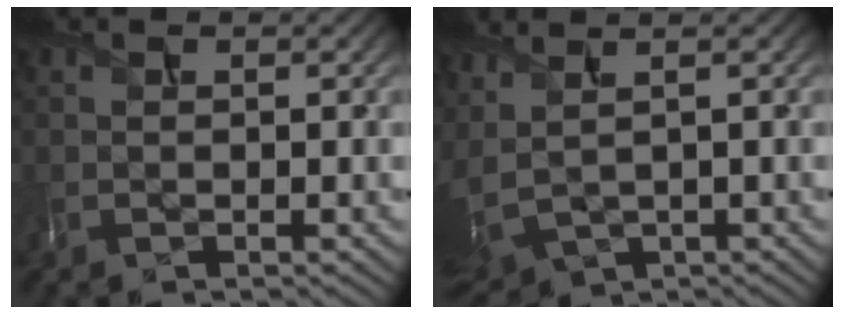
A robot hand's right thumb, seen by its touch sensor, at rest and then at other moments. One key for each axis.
{"total": 5.7, "fx": 2.5, "fy": 3.0, "fz": 4.2, "tx": -0.142, "ty": 0.011, "tz": 0.066}